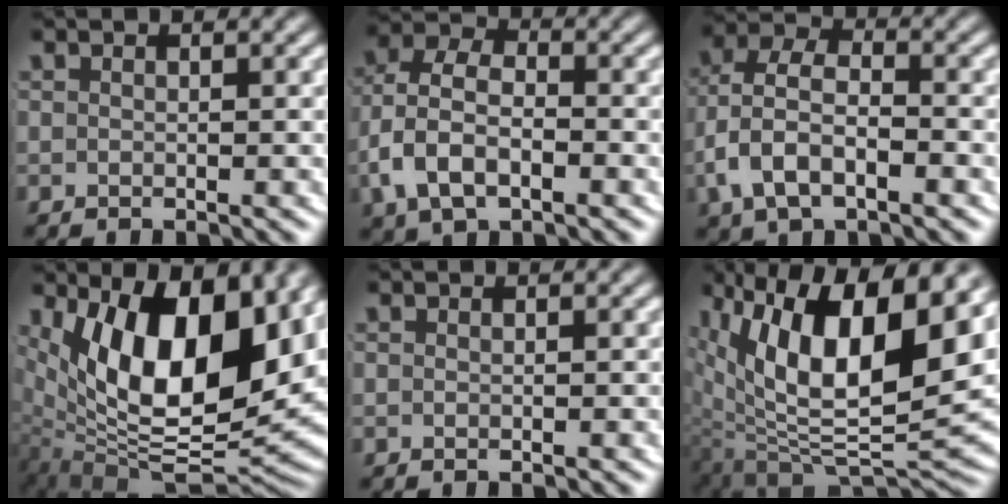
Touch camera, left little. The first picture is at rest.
{"total": 6.0, "force": [-1.1, 4.4, 3.9], "torque": [-0.088, -0.020, -0.013]}
{"total": 5.4, "force": [-1.1, 3.8, 3.7], "torque": [-0.084, -0.020, -0.013]}
{"total": 15.7, "force": [0.2, 8.7, 13.1], "torque": [-0.220, -0.036, 0.028]}
{"total": 0.0}
{"total": 15.2, "force": [1.1, 8.2, 12.7], "torque": [-0.213, -0.030, 0.037]}